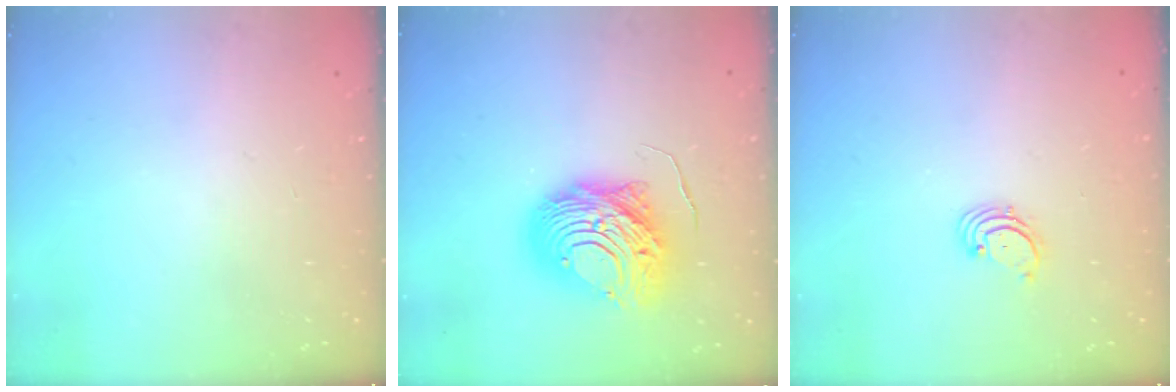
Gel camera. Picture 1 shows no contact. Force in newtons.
{"total": 12.6, "press": 12.6, "slide": 1.3}
{"total": 1.7, "press": 1.6, "slide": 0.2}